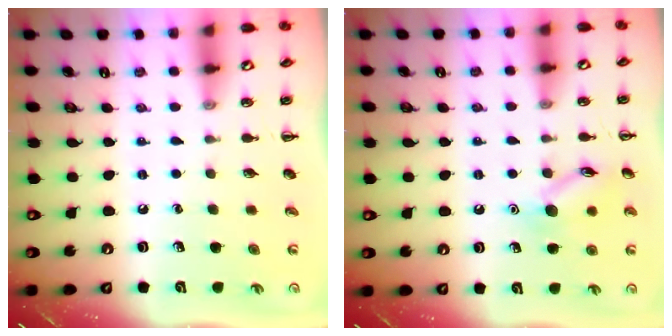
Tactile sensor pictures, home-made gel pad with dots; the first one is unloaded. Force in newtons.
{"total": 10.4, "press": 10.4, "slide": 0.5}